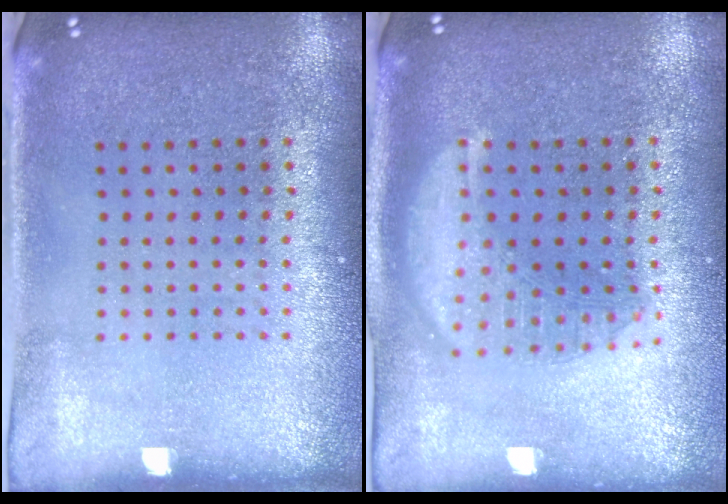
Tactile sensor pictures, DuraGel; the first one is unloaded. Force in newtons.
{"total": 2.8, "press": 2.8, "slide": 0.3}